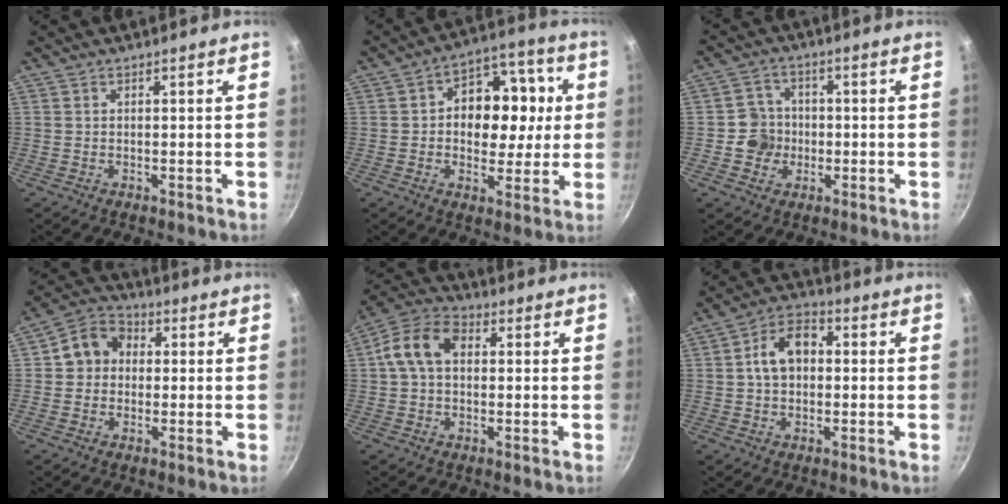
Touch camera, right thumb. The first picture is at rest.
{"total": 15.1, "force": [1.2, 10.2, 11.0], "torque": [-0.097, 0.028, 0.014]}
{"total": 6.4, "force": [-1.1, 6.0, 1.8], "torque": [0.000, 0.015, -0.023]}
{"total": 8.2, "force": [0.5, 7.0, 4.2], "torque": [-0.050, 0.025, -0.005]}
{"total": 9.9, "force": [1.4, 6.8, 7.1], "torque": [-0.136, 0.032, 0.017]}
{"total": 8.8, "force": [0.6, 6.1, 6.4], "torque": [-0.099, 0.026, 0.001]}